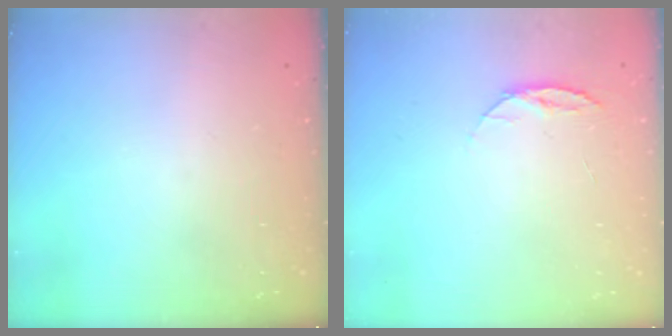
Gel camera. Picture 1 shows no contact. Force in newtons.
{"total": 6.6, "press": 6.5, "slide": 0.7}